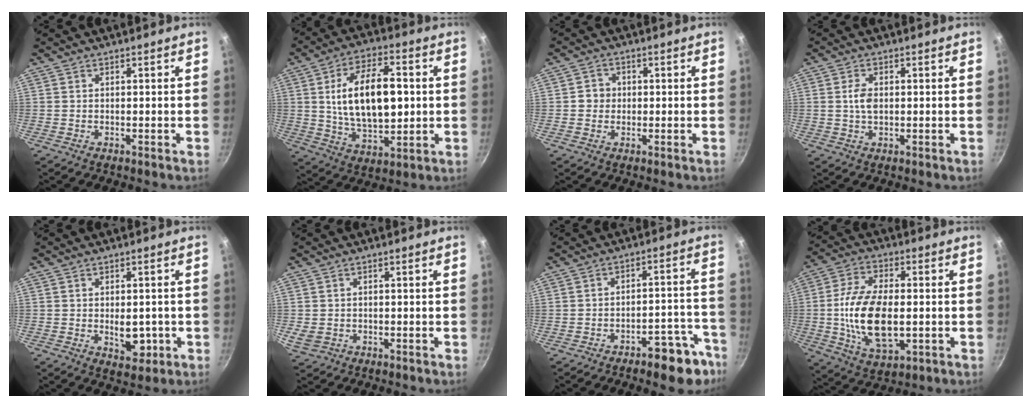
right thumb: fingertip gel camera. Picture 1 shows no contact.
{"total": 17.3, "force": [2.0, 9.0, 14.6], "torque": [-0.226, 0.000, 0.038]}
{"total": 3.2, "force": [0.0, 3.0, 1.1], "torque": [0.001, 0.007, -0.005]}
{"total": 3.5, "force": [0.3, 2.1, 2.8], "torque": [-0.053, 0.000, 0.005]}
{"total": 5.5, "force": [-0.9, 3.4, 4.2], "torque": [-0.034, 0.000, -0.004]}
{"total": 3.0, "force": [-0.6, 2.5, 1.6], "torque": [-0.036, 0.001, -0.004]}
{"total": 10.3, "force": [-6.9, 3.7, 6.6], "torque": [-0.064, 0.068, -0.093]}
{"total": 17.2, "force": [-1.5, 9.1, 14.5], "torque": [-0.266, 0.003, -0.021]}